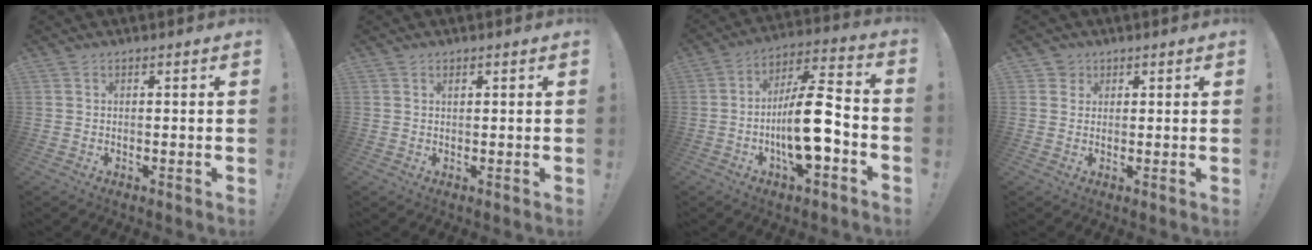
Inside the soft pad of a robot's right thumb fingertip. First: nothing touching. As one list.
[{"total": 0.7, "force": [0.5, 0.4, 0.3], "torque": [0.008, -0.006, 0.006]}, {"total": 17.7, "force": [-4.6, 5.3, 16.3], "torque": [-0.276, 0.021, -0.073]}, {"total": 2.7, "force": [1.6, 2.1, 0.5], "torque": [-0.009, -0.002, 0.028]}]